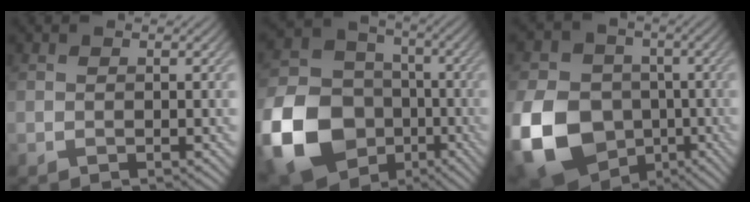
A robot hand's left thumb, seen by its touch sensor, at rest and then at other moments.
{"total": 18.1, "force": [-6.4, 14.3, 9.0], "torque": [-0.252, -0.041, -0.121]}
{"total": 17.5, "force": [-5.1, 14.0, 9.1], "torque": [-0.239, -0.041, -0.102]}